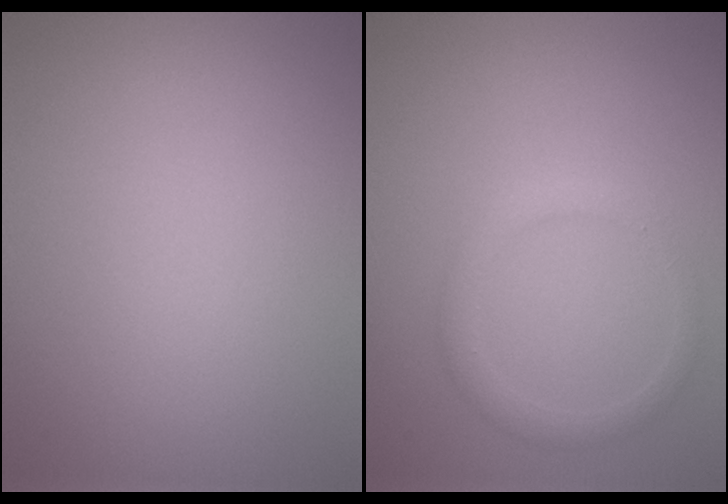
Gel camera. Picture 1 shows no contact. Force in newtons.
{"total": 1.7, "press": 1.7, "slide": 0.2}